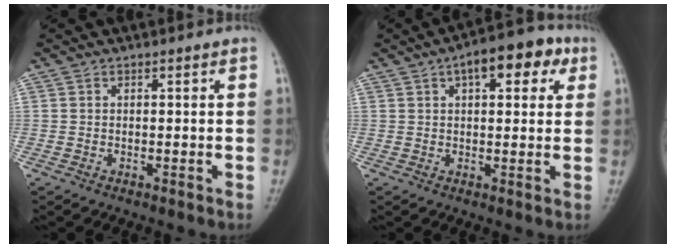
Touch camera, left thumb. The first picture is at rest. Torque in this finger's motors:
{"motor_torque": [2.80, 2.21, 0.92, -0.44, 0.13]}